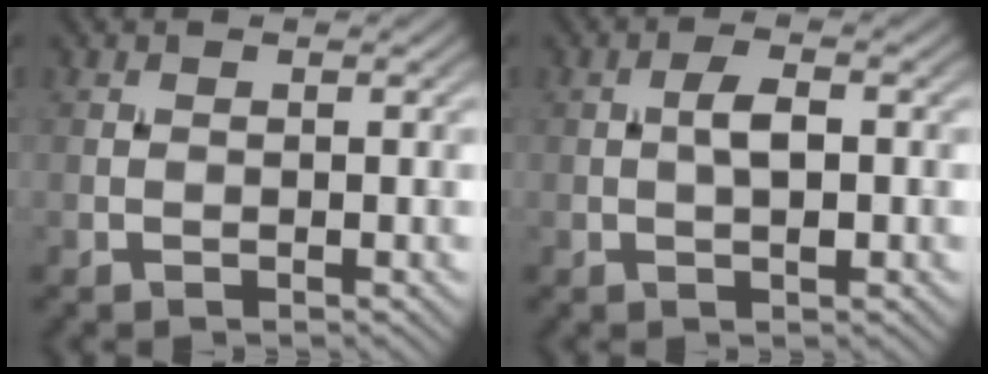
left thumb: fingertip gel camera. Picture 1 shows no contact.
{"total": 3.0, "force": [0.0, 1.2, 2.8], "torque": [-0.055, 0.005, -0.003]}